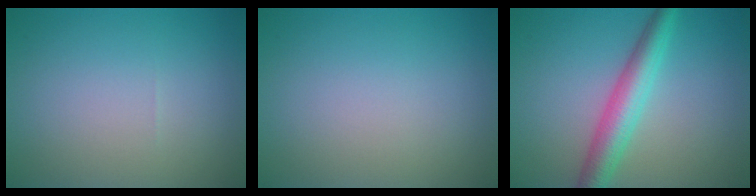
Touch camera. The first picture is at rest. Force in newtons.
{"total": 0.0}
{"total": 4.6, "press": 4.6, "slide": 0.0}